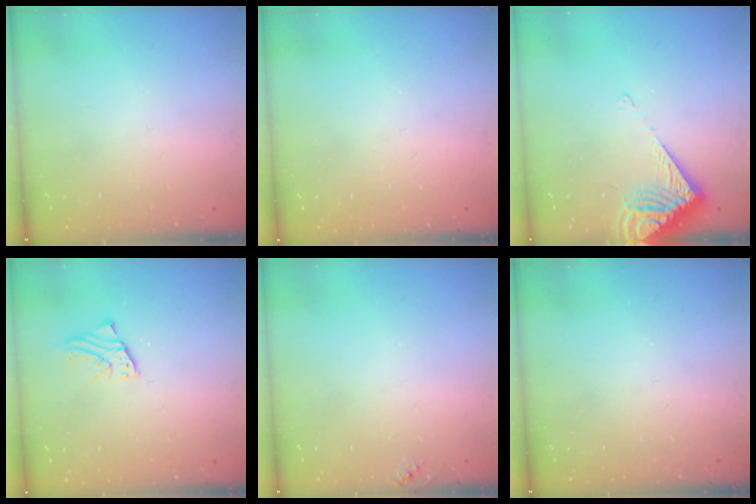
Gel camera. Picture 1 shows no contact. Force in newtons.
{"total": 2.2, "press": 2.2, "slide": 0.0}
{"total": 7.9, "press": 7.9, "slide": 1.0}
{"total": 2.0, "press": 2.0, "slide": 0.2}
{"total": 3.5, "press": 3.5, "slide": 0.5}
{"total": 0.0}